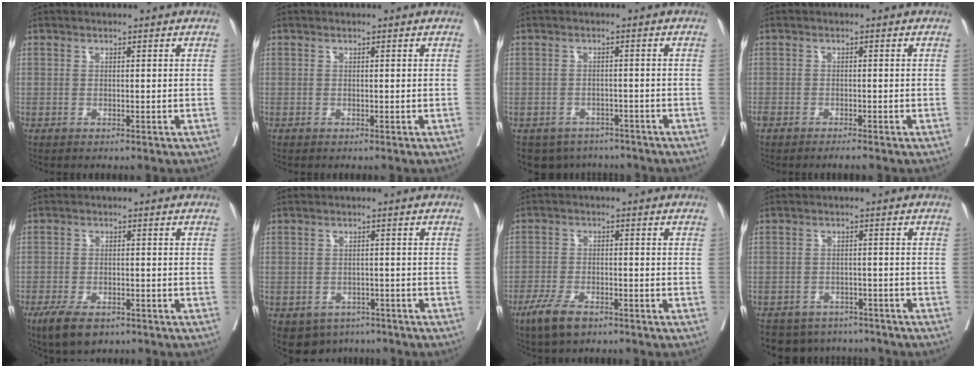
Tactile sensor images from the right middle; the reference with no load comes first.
{"total": 0.0}
{"total": 6.3, "force": [-5.3, 3.4, 0.3], "torque": [0.000, 0.003, -0.069]}
{"total": 1.9, "force": [-1.6, 0.1, 1.0], "torque": [-0.020, -0.004, -0.030]}
{"total": 6.5, "force": [-4.5, 2.7, 3.9], "torque": [-0.075, -0.011, -0.073]}
{"total": 6.5, "force": [-4.2, 4.7, 1.5], "torque": [-0.028, 0.005, -0.054]}
{"total": 5.8, "force": [-4.0, 1.9, 3.8], "torque": [-0.086, -0.010, -0.071]}
{"total": 7.9, "force": [-7.1, 3.5, 0.6], "torque": [-0.009, 0.007, -0.090]}